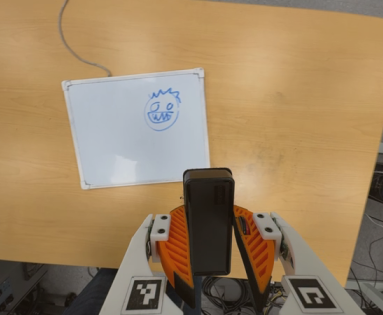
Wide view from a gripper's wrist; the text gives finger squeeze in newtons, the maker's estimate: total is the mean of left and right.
{"total": 5.5, "left": 5.4, "right": 5.6}